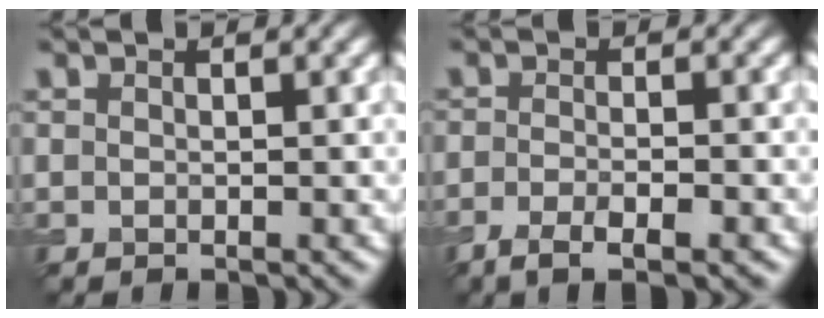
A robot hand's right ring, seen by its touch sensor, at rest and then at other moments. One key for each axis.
{"total": 3.8, "fx": -2.1, "fy": 0.9, "fz": 3.0, "tx": -0.054, "ty": -0.006, "tz": -0.041}